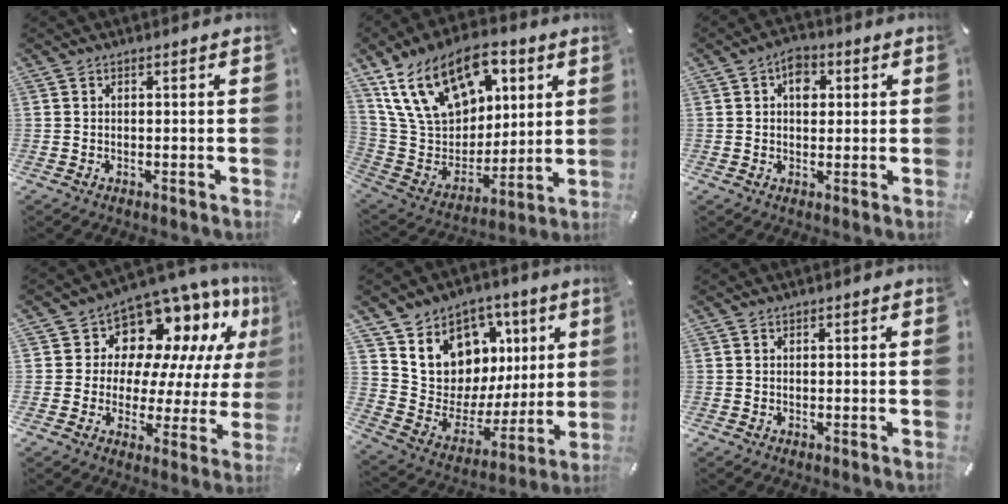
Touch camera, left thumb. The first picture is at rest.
{"total": 21.6, "force": [10.9, 14.1, 12.2], "torque": [-0.229, -0.040, 0.203]}
{"total": 5.1, "force": [1.5, 3.5, 3.4], "torque": [-0.039, -0.004, 0.019]}
{"total": 11.7, "force": [8.1, 7.7, 3.4], "torque": [-0.055, -0.083, 0.142]}
{"total": 11.3, "force": [5.0, 10.0, 1.9], "torque": [-0.035, -0.063, 0.103]}
{"total": 0.0}